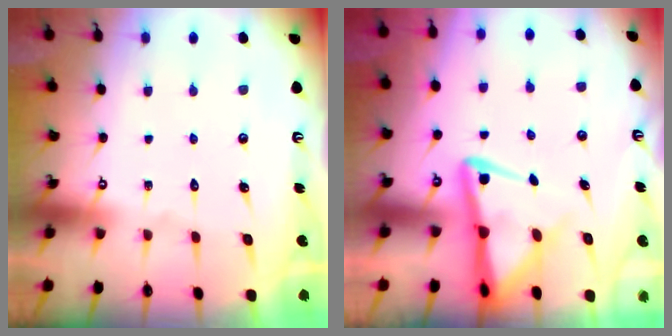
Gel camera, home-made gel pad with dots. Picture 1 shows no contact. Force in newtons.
{"total": 6.8, "press": 6.7, "slide": 0.8}